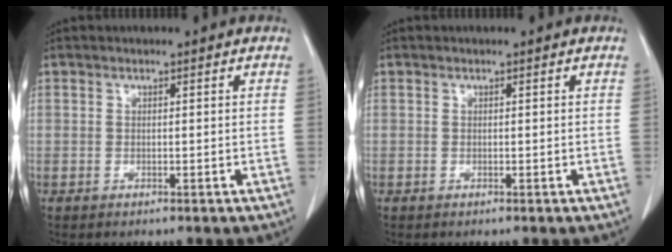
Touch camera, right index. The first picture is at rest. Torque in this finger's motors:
{"motor_torque": [0.00, 0.00, 0.00, 0.00]}